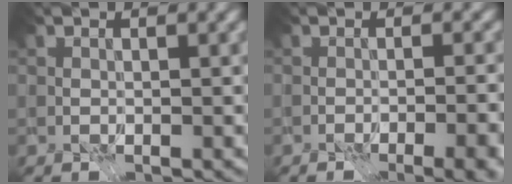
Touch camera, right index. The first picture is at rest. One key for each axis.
{"total": 8.4, "fx": -5.5, "fy": 3.4, "fz": 5.5, "tx": -0.036, "ty": -0.002, "tz": -0.050}